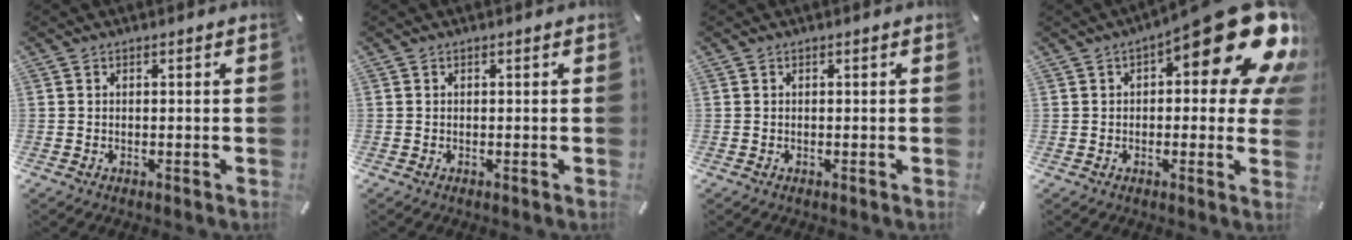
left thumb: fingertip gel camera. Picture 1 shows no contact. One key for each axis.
{"total": 0.0}
{"total": 0.0}
{"total": 21.1, "fx": 9.9, "fy": 7.6, "fz": 17.0, "tx": -0.214, "ty": -0.071, "tz": 0.164}